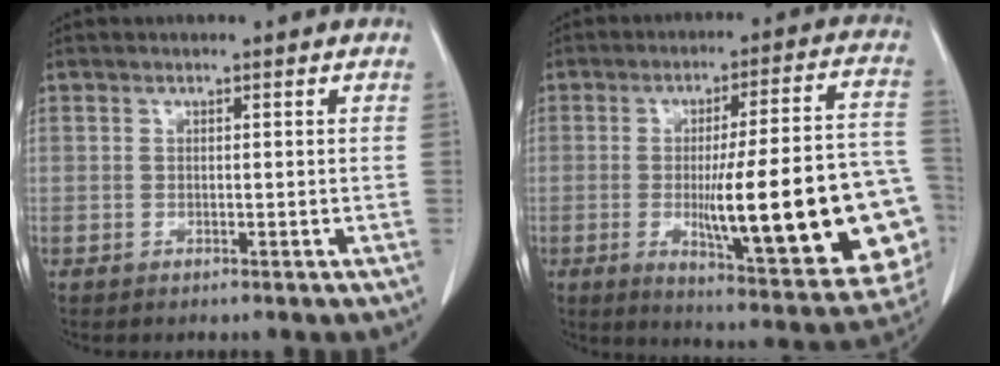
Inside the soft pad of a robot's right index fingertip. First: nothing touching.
{"total": 26.0, "force": [-4.8, 3.7, 25.3], "torque": [-0.266, 0.004, -0.055]}